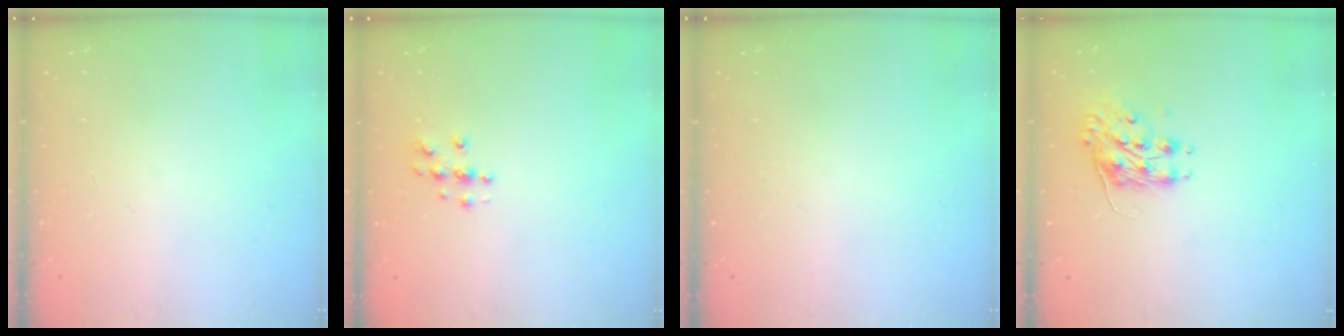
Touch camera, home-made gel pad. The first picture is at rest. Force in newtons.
{"total": 4.0, "press": 4.0, "slide": 0.5}
{"total": 0.0}
{"total": 8.4, "press": 8.4, "slide": 0.3}